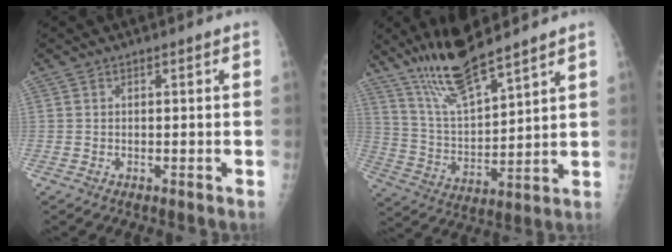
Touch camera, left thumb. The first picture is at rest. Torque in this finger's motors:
{"motor_torque": [1.06, -0.98, 0.72, -0.56, 0.10]}